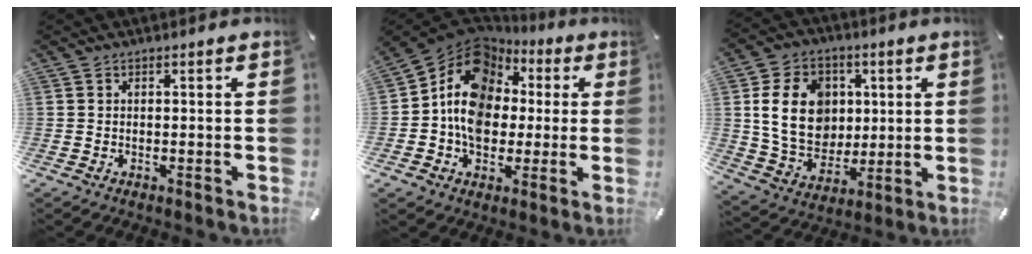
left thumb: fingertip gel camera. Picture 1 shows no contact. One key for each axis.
{"total": 13.7, "fx": 0.7, "fy": 11.6, "fz": 7.3, "tx": -0.141, "ty": -0.013, "tz": 0.011}
{"total": 16.5, "fx": 2.3, "fy": 13.5, "fz": 9.3, "tx": -0.180, "ty": 0.005, "tz": 0.044}